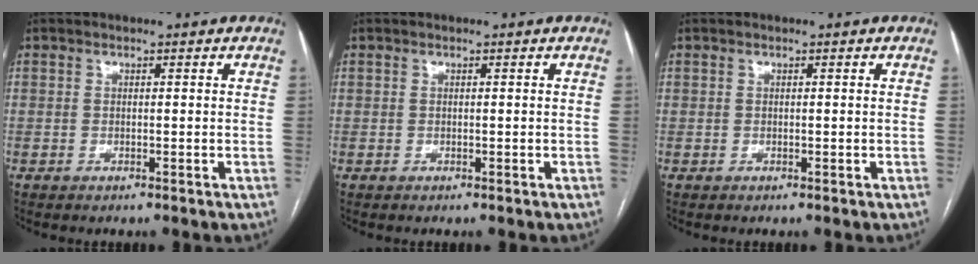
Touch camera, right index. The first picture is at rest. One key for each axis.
{"total": 0.0}
{"total": 0.0}